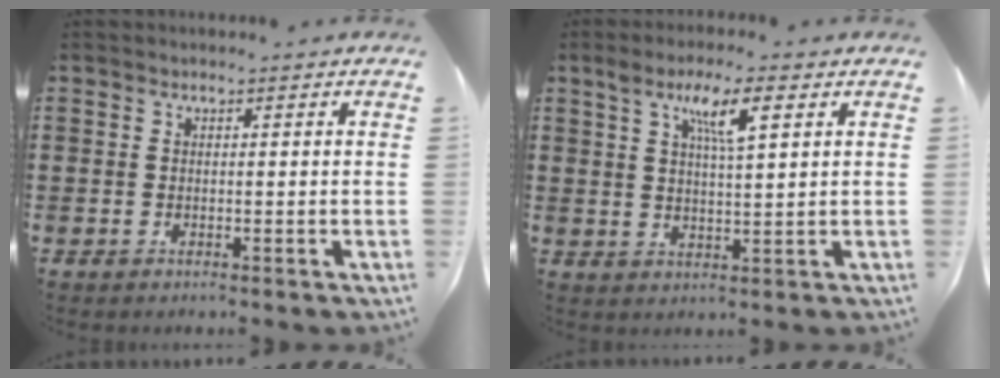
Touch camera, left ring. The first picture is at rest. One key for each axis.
{"total": 6.2, "fx": 2.9, "fy": 1.1, "fz": 5.3, "tx": -0.104, "ty": 0.008, "tz": 0.044}